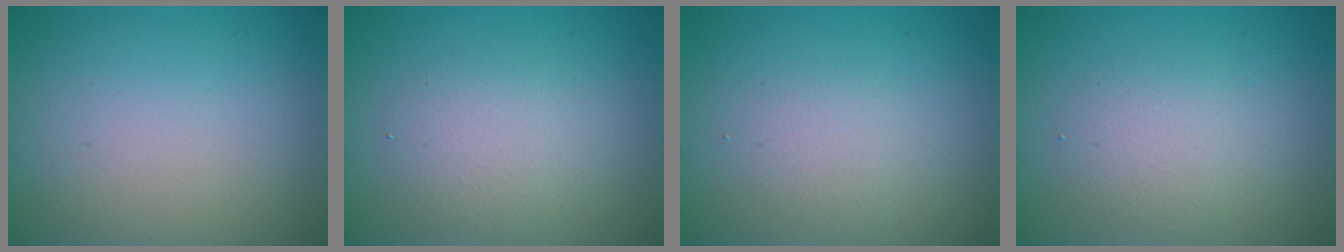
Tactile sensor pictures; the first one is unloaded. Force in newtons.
{"total": 2.8, "press": 2.8, "slide": 0.2}
{"total": 1.7, "press": 1.7, "slide": 0.2}
{"total": 2.5, "press": 2.5, "slide": 0.1}